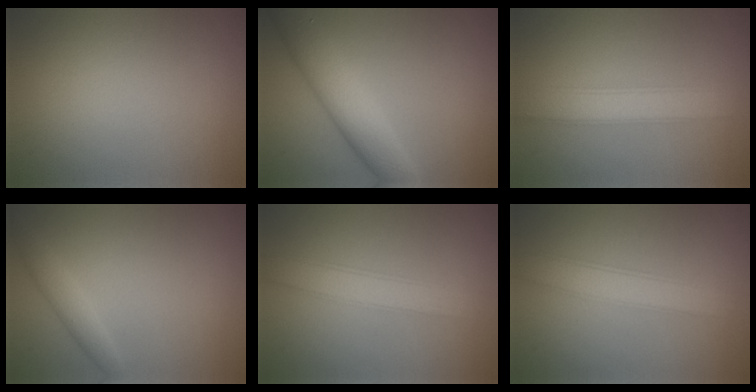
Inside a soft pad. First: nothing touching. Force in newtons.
{"total": 5.4, "press": 5.3, "slide": 0.1}
{"total": 3.5, "press": 3.5, "slide": 0.1}
{"total": 1.8, "press": 1.8, "slide": 0.1}
{"total": 2.8, "press": 2.7, "slide": 0.1}
{"total": 3.0, "press": 3.0, "slide": 0.0}